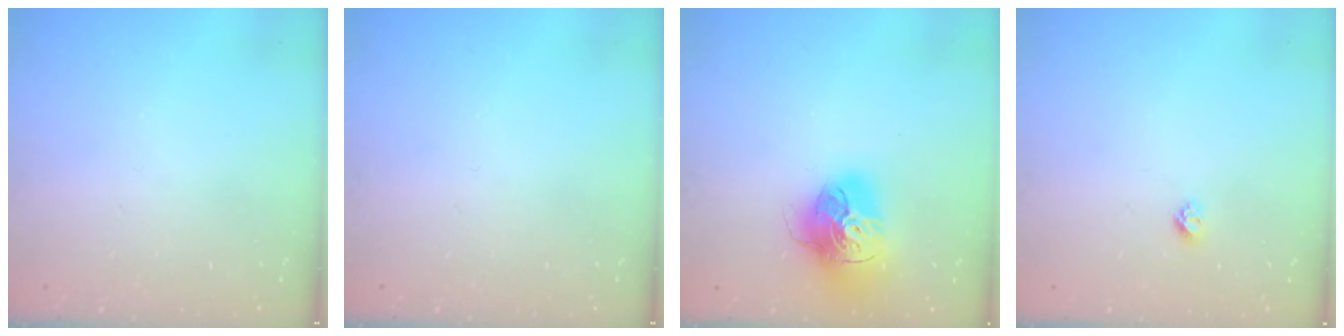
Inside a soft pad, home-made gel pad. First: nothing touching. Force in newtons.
{"total": 0.0}
{"total": 17.5, "press": 17.3, "slide": 2.0}
{"total": 4.1, "press": 4.1, "slide": 0.5}